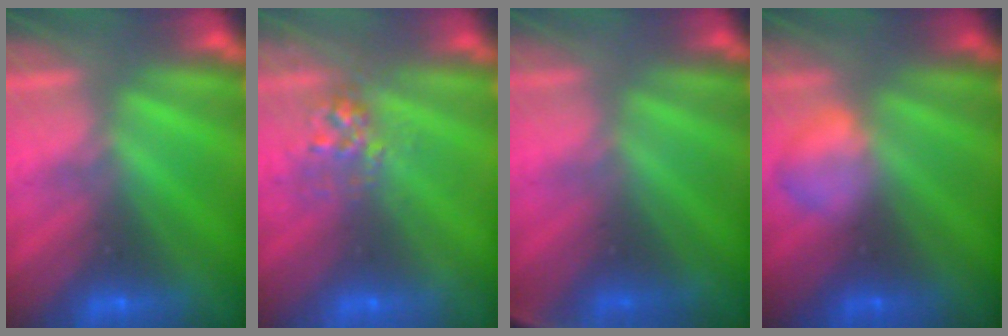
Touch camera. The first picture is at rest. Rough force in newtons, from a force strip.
{"total": 2.9}
{"total": 2.8}
{"total": 2.3}